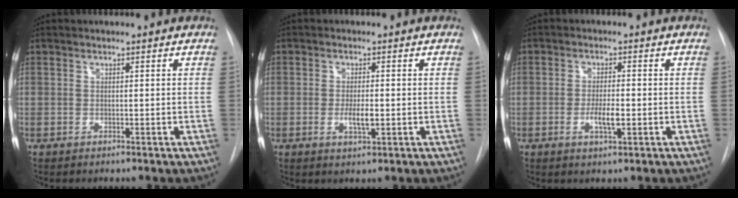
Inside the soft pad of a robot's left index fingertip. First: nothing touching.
{"total": 2.9, "force": [-0.5, 0.8, 2.7], "torque": [-0.051, -0.002, -0.007]}
{"total": 3.5, "force": [-0.9, 0.9, 3.2], "torque": [-0.061, -0.001, -0.014]}